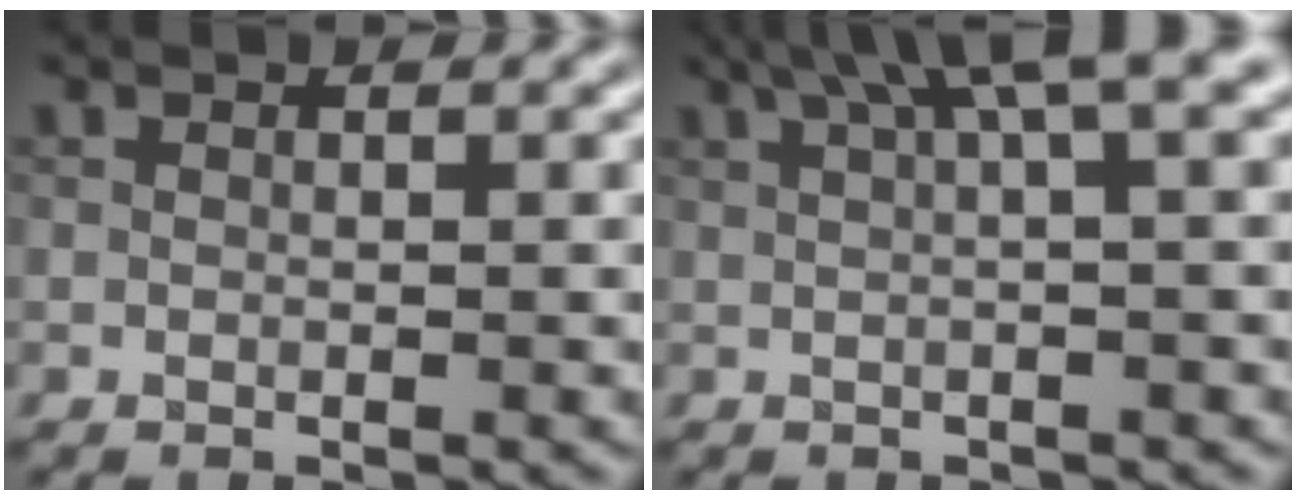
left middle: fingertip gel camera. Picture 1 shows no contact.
{"total": 5.3, "force": [2.5, 0.9, 4.6], "torque": [-0.067, 0.019, 0.042]}